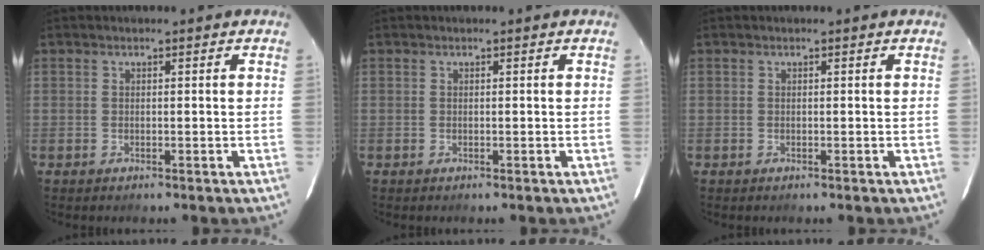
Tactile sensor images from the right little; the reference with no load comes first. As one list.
[{"total": 0.0}, {"total": 0.0}]